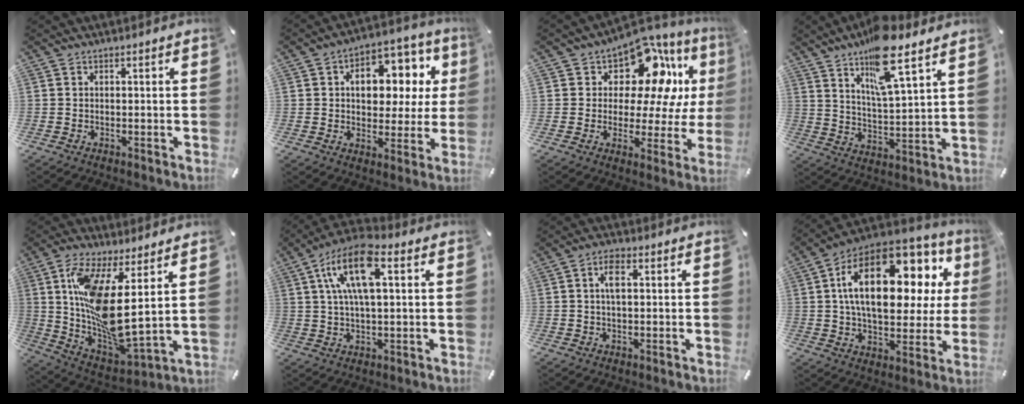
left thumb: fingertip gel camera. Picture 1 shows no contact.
{"total": 13.3, "force": [3.7, 8.9, 9.2], "torque": [-0.121, -0.019, 0.060]}
{"total": 14.5, "force": [7.5, 9.0, 8.6], "torque": [-0.125, -0.057, 0.134]}
{"total": 14.0, "force": [10.0, 3.6, 9.2], "torque": [-0.156, -0.044, 0.166]}
{"total": 15.3, "force": [5.0, 4.2, 13.8], "torque": [-0.293, -0.064, 0.080]}
{"total": 13.6, "force": [4.6, 5.7, 11.5], "torque": [-0.232, 0.005, 0.081]}
{"total": 4.6, "force": [1.0, 2.4, 3.8], "torque": [-0.064, 0.004, 0.012]}
{"total": 24.4, "force": [8.2, 12.8, 19.0], "torque": [-0.334, -0.042, 0.134]}